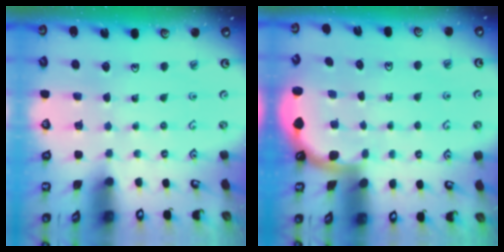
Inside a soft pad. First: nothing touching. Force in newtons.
{"total": 1.7, "press": 1.7, "slide": 0.1}